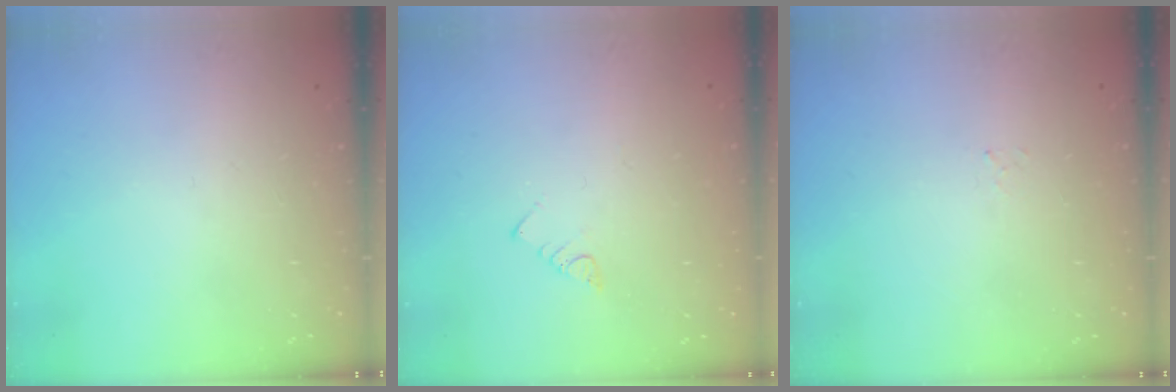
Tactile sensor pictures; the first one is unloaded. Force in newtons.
{"total": 3.0, "press": 3.0, "slide": 0.2}
{"total": 1.5, "press": 1.5, "slide": 0.2}